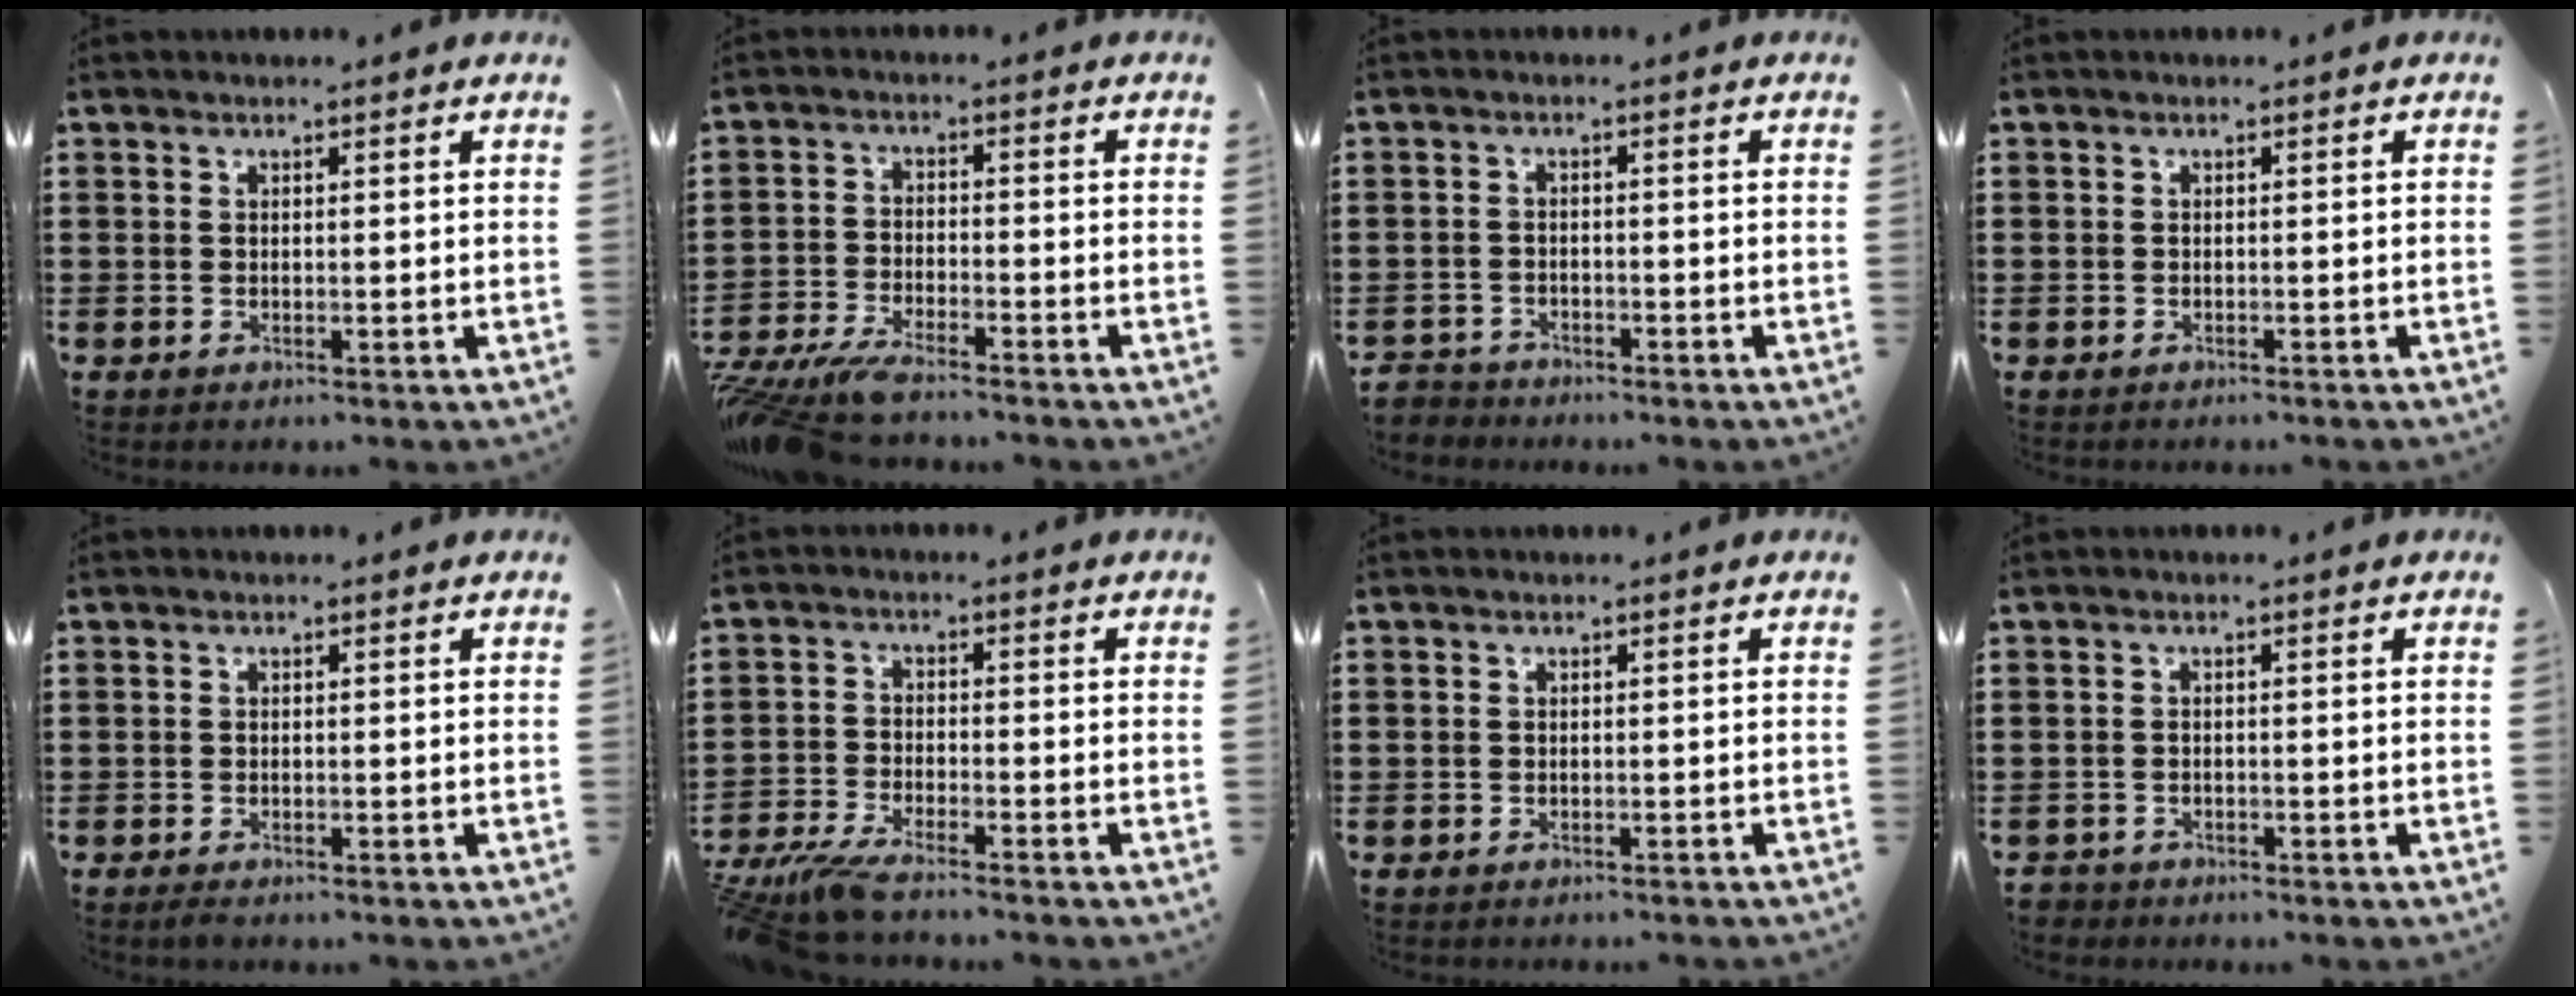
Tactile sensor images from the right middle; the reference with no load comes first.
{"total": 5.6, "force": [-5.2, 0.6, 1.8], "torque": [-0.055, -0.008, -0.106]}
{"total": 2.5, "force": [-2.4, 0.6, -0.3], "torque": [-0.003, -0.001, -0.055]}
{"total": 0.7, "force": [-0.6, 0.4, -0.1], "torque": [0.001, 0.003, -0.014]}
{"total": 0.8, "force": [-0.7, 0.3, 0.3], "torque": [-0.007, -0.005, -0.012]}
{"total": 5.2, "force": [-4.8, 0.2, 1.9], "torque": [-0.059, -0.016, -0.099]}
{"total": 1.0, "force": [-0.8, 0.5, -0.1], "torque": [0.000, 0.004, -0.019]}
{"total": 1.4, "force": [-1.3, 0.4, -0.2], "torque": [-0.003, -0.001, -0.032]}